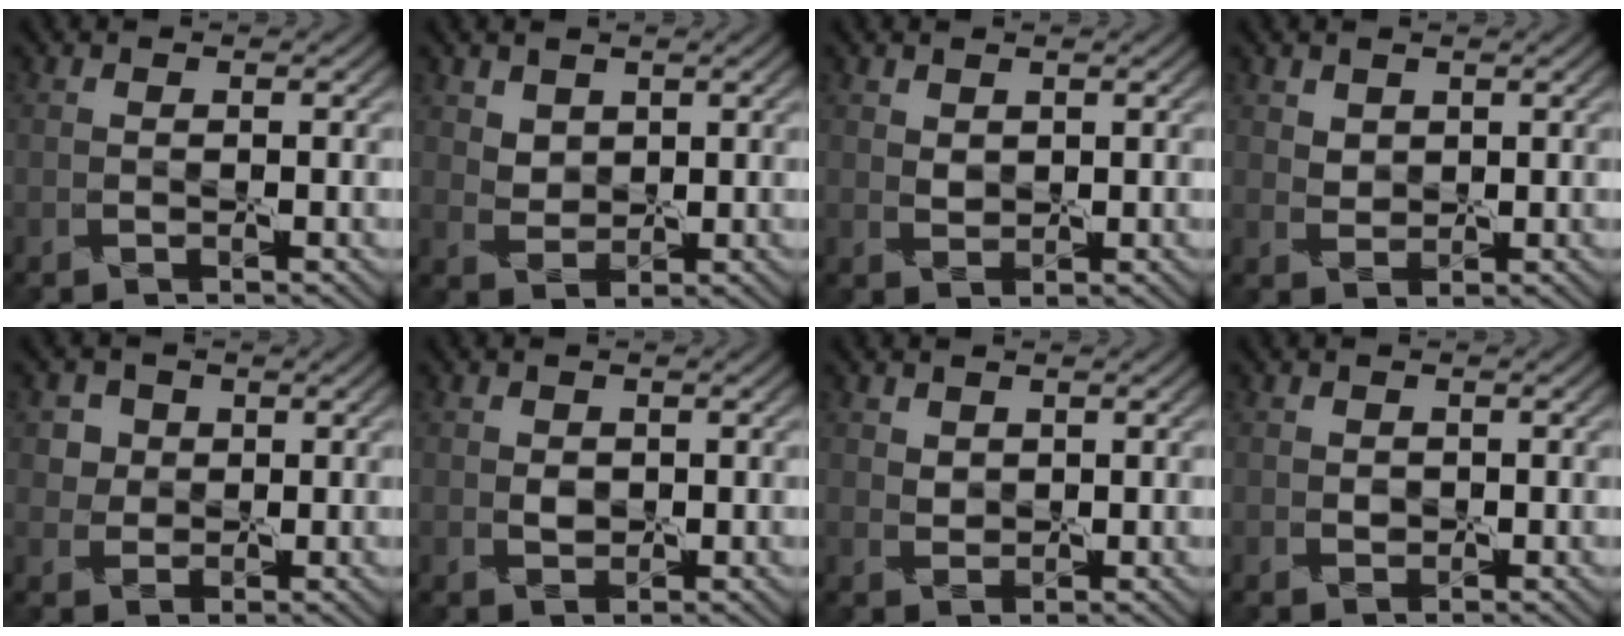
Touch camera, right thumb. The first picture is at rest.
{"total": 2.4, "force": [2.2, 1.0, -0.3], "torque": [0.006, 0.003, 0.040]}
{"total": 1.4, "force": [1.3, 0.5, 0.1], "torque": [0.001, 0.007, 0.024]}
{"total": 2.0, "force": [1.8, 0.8, -0.1], "torque": [0.007, 0.006, 0.031]}
{"total": 3.9, "force": [2.3, 3.1, 0.4], "torque": [-0.007, 0.013, 0.028]}
{"total": 0.9, "force": [0.5, 0.7, 0.2], "torque": [0.005, 0.006, 0.009]}
{"total": 1.6, "force": [1.5, 0.6, 0.0], "torque": [0.005, 0.006, 0.027]}
{"total": 1.0, "force": [0.1, 0.9, 0.3], "torque": [0.002, -0.001, 0.001]}